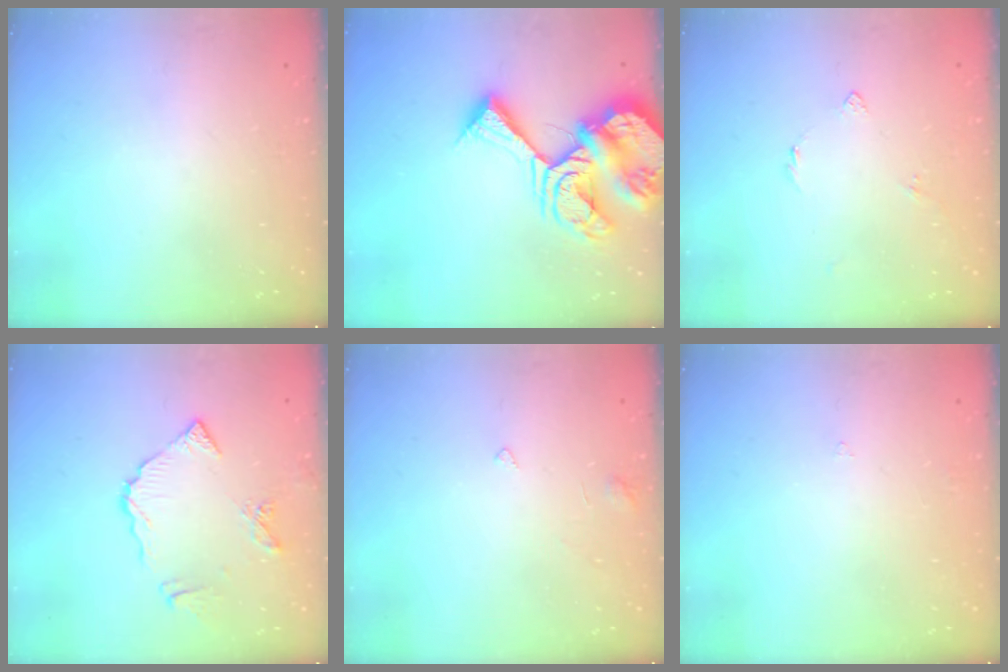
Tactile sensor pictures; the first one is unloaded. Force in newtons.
{"total": 19.2, "press": 19.1, "slide": 2.4}
{"total": 2.6, "press": 2.5, "slide": 0.7}
{"total": 9.5, "press": 9.4, "slide": 1.0}
{"total": 3.3, "press": 3.3, "slide": 0.2}
{"total": 1.6, "press": 1.5, "slide": 0.4}